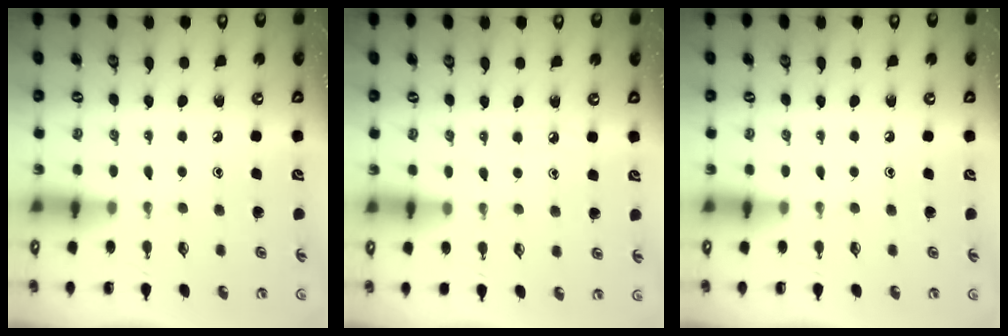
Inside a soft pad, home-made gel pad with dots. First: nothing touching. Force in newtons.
{"total": 5.0, "press": 5.0, "slide": 0.7}
{"total": 0.0}